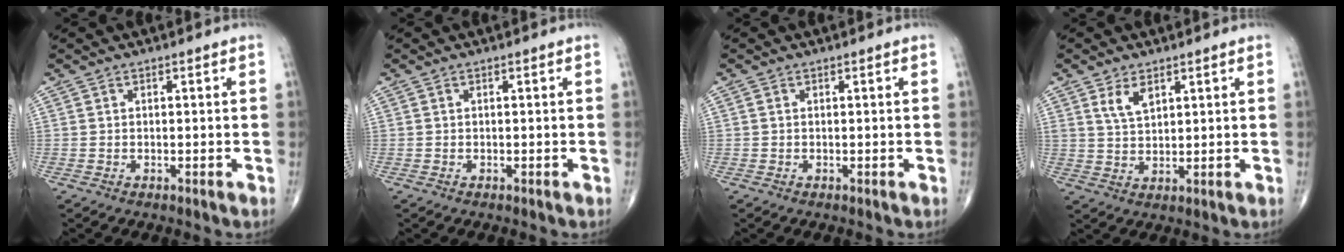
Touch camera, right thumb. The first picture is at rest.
{"total": 0.0}
{"total": 0.0}
{"total": 4.2, "force": [2.4, 2.2, 2.7], "torque": [-0.041, -0.013, 0.050]}